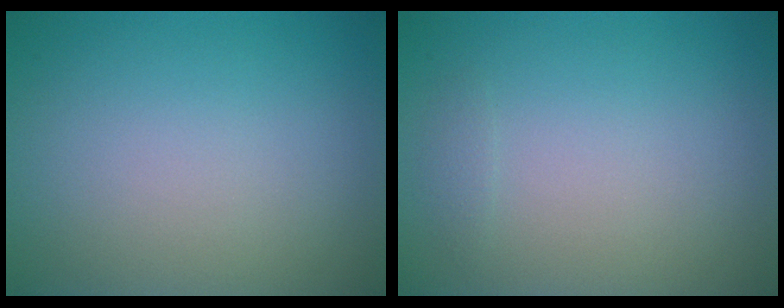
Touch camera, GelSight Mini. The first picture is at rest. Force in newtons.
{"total": 0.6, "press": 0.6, "slide": 0.0}